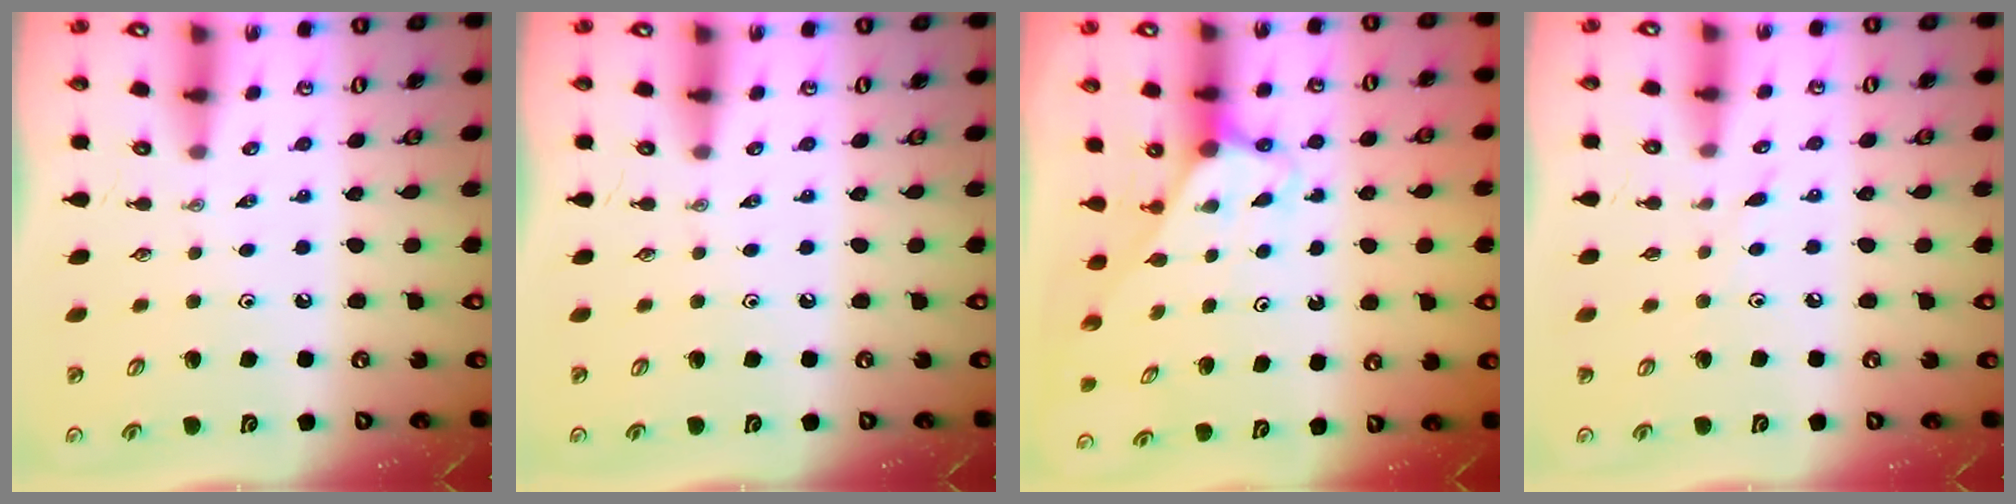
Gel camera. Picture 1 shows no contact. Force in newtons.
{"total": 0.0}
{"total": 2.6, "press": 2.6, "slide": 0.2}
{"total": 4.8, "press": 4.7, "slide": 0.6}